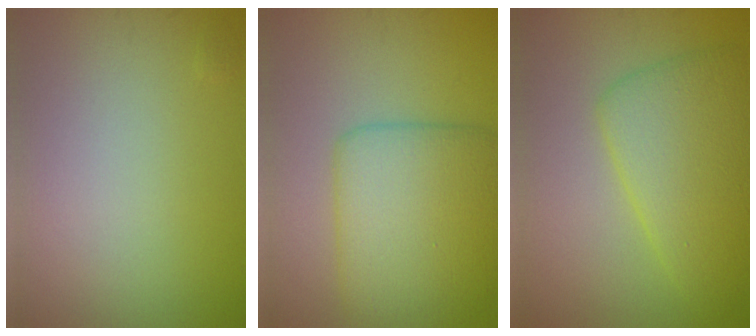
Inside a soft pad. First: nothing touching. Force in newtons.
{"total": 7.4, "press": 7.4, "slide": 0.1}
{"total": 6.1, "press": 6.1, "slide": 0.2}